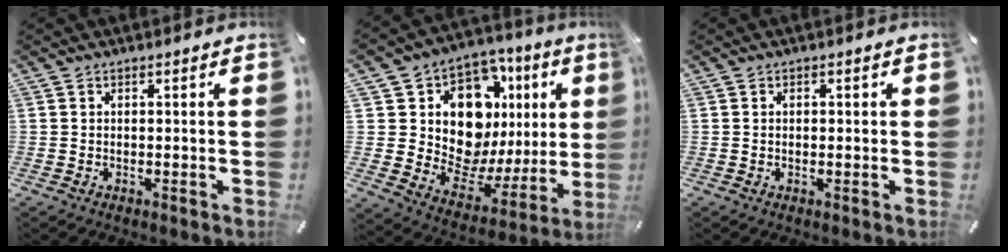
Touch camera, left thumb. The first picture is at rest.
{"total": 15.6, "force": [6.6, 11.0, 8.8], "torque": [-0.127, -0.076, 0.128]}
{"total": 0.8, "force": [-0.1, 0.5, 0.6], "torque": [-0.013, 0.002, -0.003]}